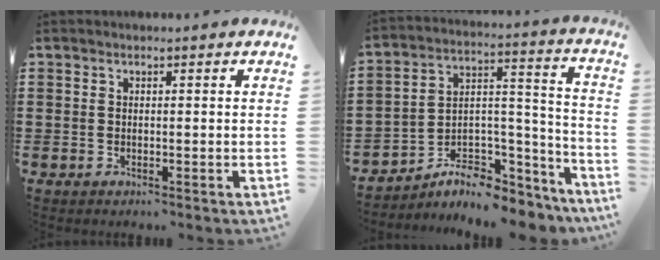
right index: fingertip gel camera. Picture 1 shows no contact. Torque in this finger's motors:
{"motor_torque": [0.09, 0.02, -0.05, -0.21]}